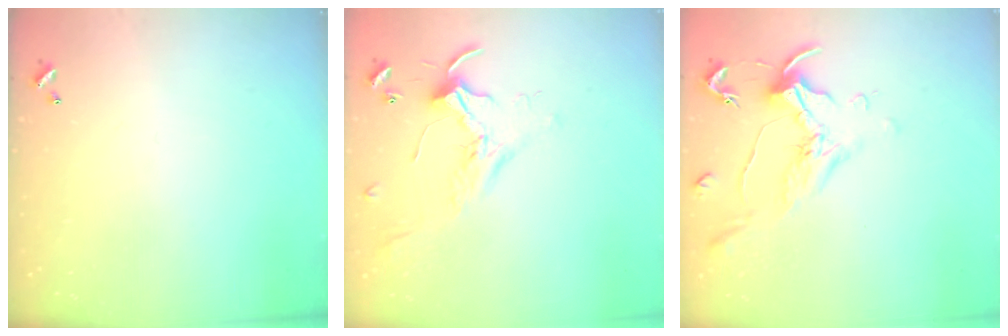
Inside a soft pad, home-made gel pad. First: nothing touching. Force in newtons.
{"total": 2.1, "press": 2.1, "slide": 0.4}
{"total": 1.5, "press": 1.4, "slide": 0.6}